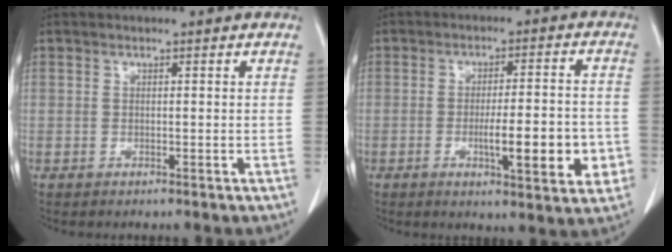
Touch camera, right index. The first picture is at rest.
{"total": 10.8, "force": [-3.0, 1.8, 10.2], "torque": [-0.141, 0.000, -0.038]}